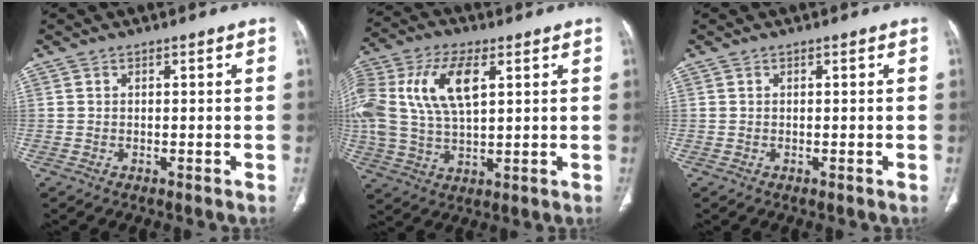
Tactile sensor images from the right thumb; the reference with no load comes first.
{"total": 19.1, "force": [5.3, 9.9, 15.4], "torque": [-0.353, 0.010, 0.097]}
{"total": 0.0}